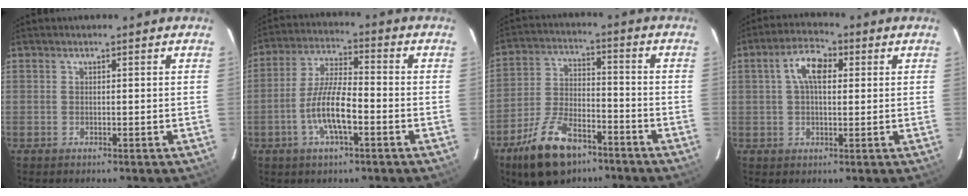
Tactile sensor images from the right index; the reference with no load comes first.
{"total": 9.8, "force": [-3.6, 2.4, 8.7], "torque": [-0.178, 0.002, -0.067]}
{"total": 15.7, "force": [-10.1, 7.6, 9.3], "torque": [-0.193, -0.001, -0.174]}
{"total": 6.6, "force": [1.7, 3.4, 5.4], "torque": [-0.099, 0.020, 0.028]}